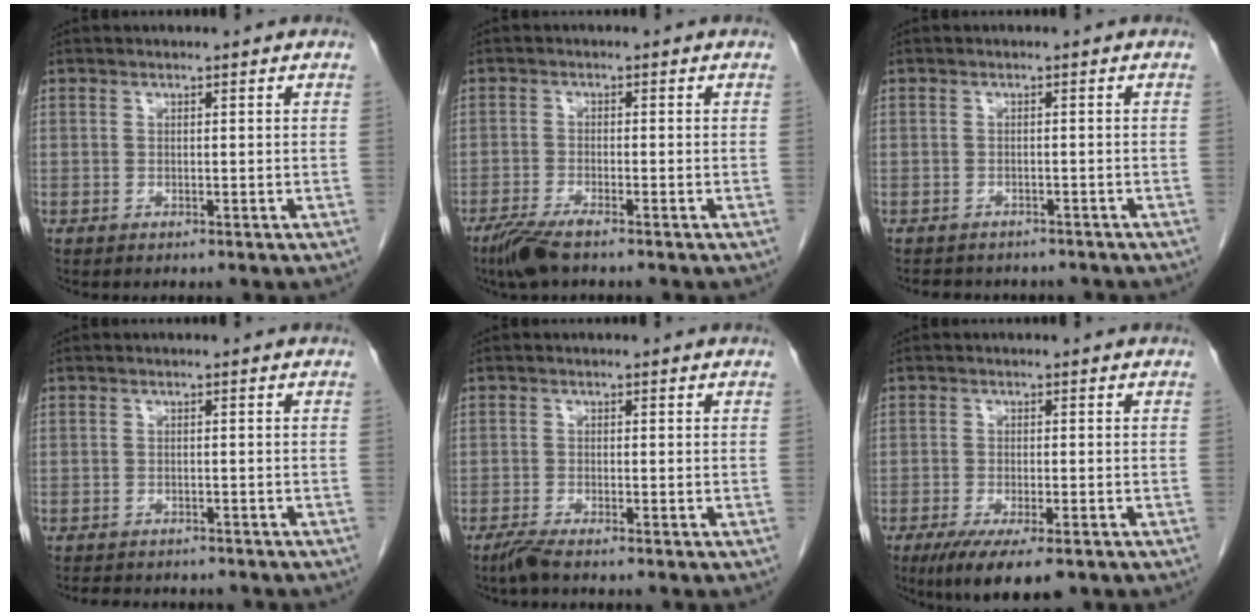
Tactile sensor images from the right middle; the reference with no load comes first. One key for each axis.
{"total": 4.2, "fx": -3.2, "fy": 0.4, "fz": 2.7, "tx": -0.062, "ty": -0.012, "tz": -0.063}
{"total": 7.1, "fx": -6.2, "fy": 2.8, "fz": 2.0, "tx": -0.032, "ty": 0.005, "tz": -0.071}
{"total": 7.5, "fx": -6.5, "fy": 2.5, "fz": 2.7, "tx": -0.042, "ty": 0.001, "tz": -0.080}
{"total": 2.0, "fx": -1.6, "fy": -0.2, "fz": 1.1, "tx": -0.035, "ty": -0.008, "tz": -0.036}
{"total": 8.8, "fx": -5.9, "fy": 2.0, "fz": 6.3, "tx": -0.094, "ty": -0.019, "tz": -0.089}